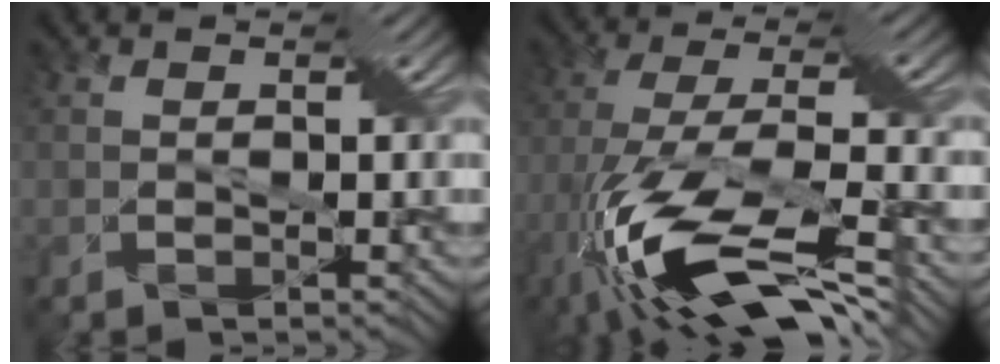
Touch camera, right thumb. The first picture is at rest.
{"total": 16.7, "force": [-8.6, 5.1, 13.4], "torque": [-0.300, -0.011, -0.162]}